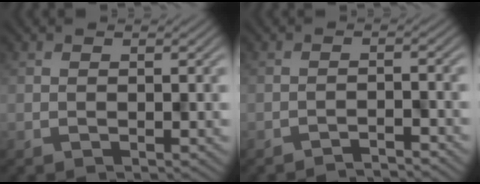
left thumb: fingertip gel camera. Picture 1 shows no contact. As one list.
[{"total": 2.2, "force": [-2.1, 0.1, 0.7], "torque": [-0.009, 0.005, -0.041]}]